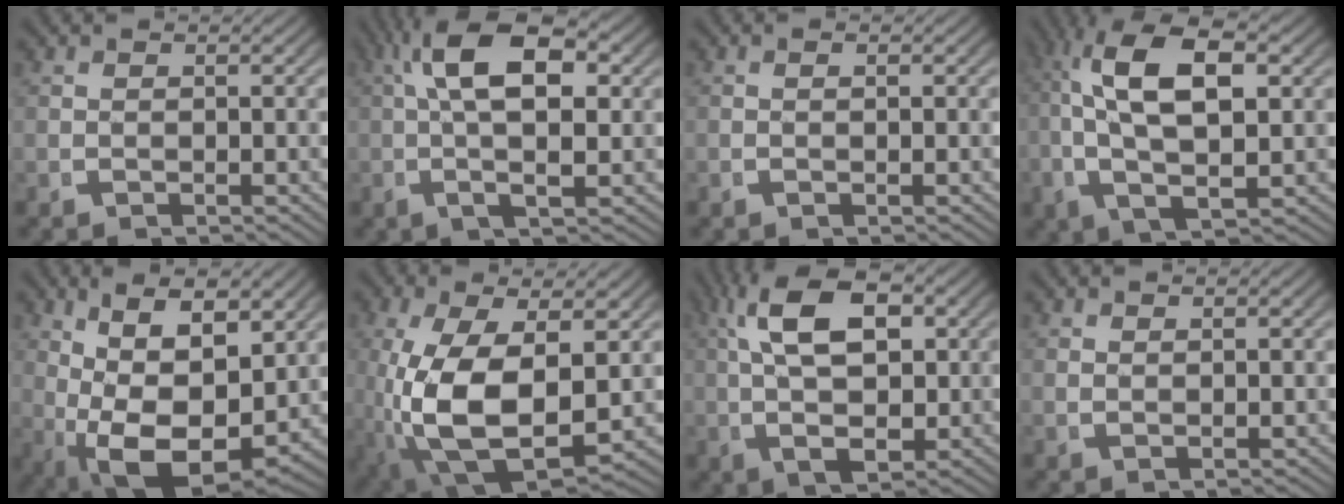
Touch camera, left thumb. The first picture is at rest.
{"total": 9.4, "force": [2.2, 4.3, 8.2], "torque": [-0.153, 0.000, 0.028]}
{"total": 0.6, "force": [-0.1, 0.1, 0.6], "torque": [-0.016, -0.001, -0.001]}
{"total": 10.3, "force": [1.5, 5.4, 8.7], "torque": [-0.201, -0.021, 0.037]}
{"total": 11.5, "force": [-0.8, 6.6, 9.4], "torque": [-0.191, -0.049, 0.020]}
{"total": 12.6, "force": [-1.4, 7.5, 10.1], "torque": [-0.245, -0.057, 0.009]}
{"total": 10.4, "force": [2.0, 5.5, 8.5], "torque": [-0.164, -0.009, 0.043]}
{"total": 1.1, "force": [1.0, 0.0, 0.4], "torque": [-0.010, -0.002, 0.026]}